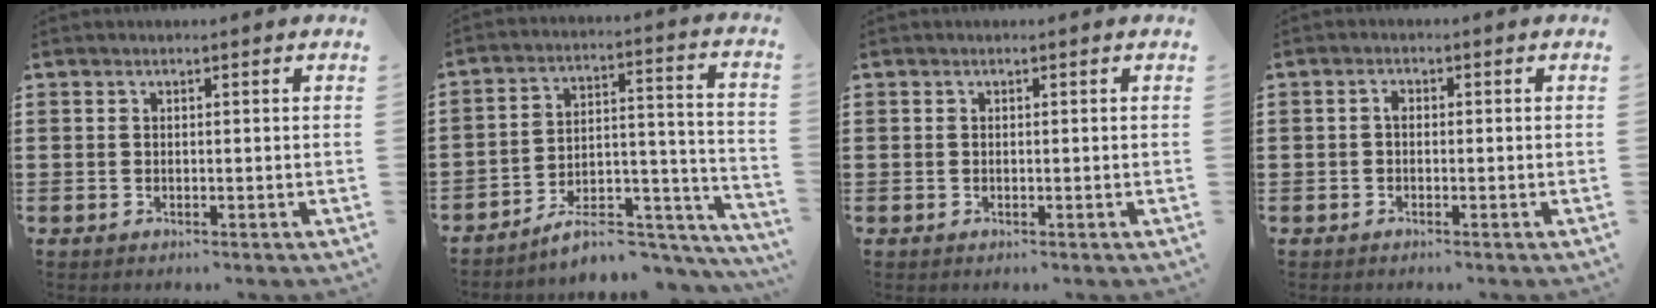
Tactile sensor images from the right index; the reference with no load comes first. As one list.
[{"total": 7.7, "force": [-6.4, 2.7, 3.3], "torque": [-0.044, 0.021, -0.117]}, {"total": 0.0}, {"total": 1.1, "force": [-0.3, 0.7, 0.8], "torque": [-0.019, 0.004, -0.007]}]